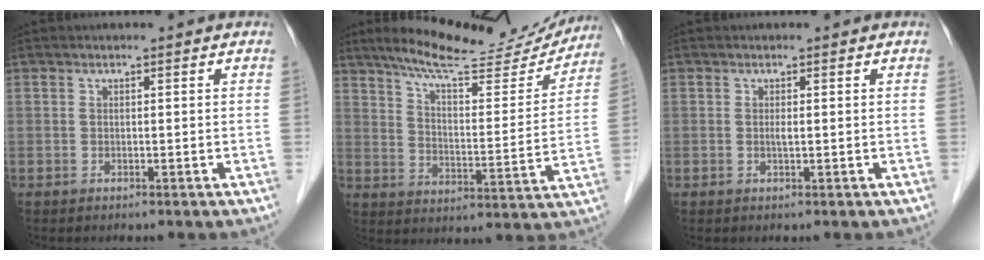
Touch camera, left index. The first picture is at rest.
{"total": 19.0, "force": [17.2, 2.9, 7.6], "torque": [-0.117, -0.013, 0.242]}
{"total": 0.6, "force": [0.1, 0.0, 0.6], "torque": [-0.016, -0.002, 0.001]}